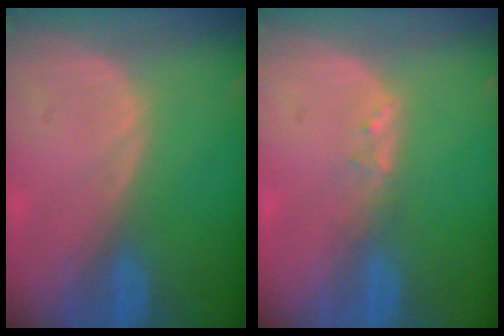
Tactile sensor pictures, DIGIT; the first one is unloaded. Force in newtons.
{"total": 1.2, "press": 1.1, "slide": 0.2}